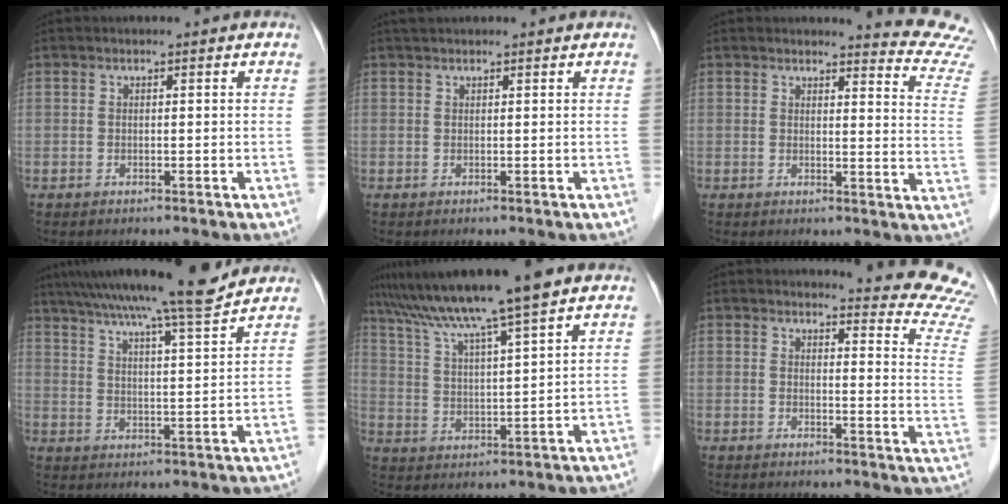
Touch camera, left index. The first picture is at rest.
{"total": 1.7, "force": [1.5, 0.4, 0.6], "torque": [-0.013, 0.021, 0.028]}
{"total": 10.2, "force": [10.1, -1.2, 0.2], "torque": [0.001, -0.118, 0.084]}
{"total": 15.6, "force": [13.6, -0.6, 7.7], "torque": [-0.128, 0.006, 0.198]}
{"total": 13.0, "force": [10.4, -1.2, 7.9], "torque": [-0.141, 0.018, 0.175]}
{"total": 13.7, "force": [13.6, 0.0, 2.0], "torque": [0.001, -0.138, 0.114]}